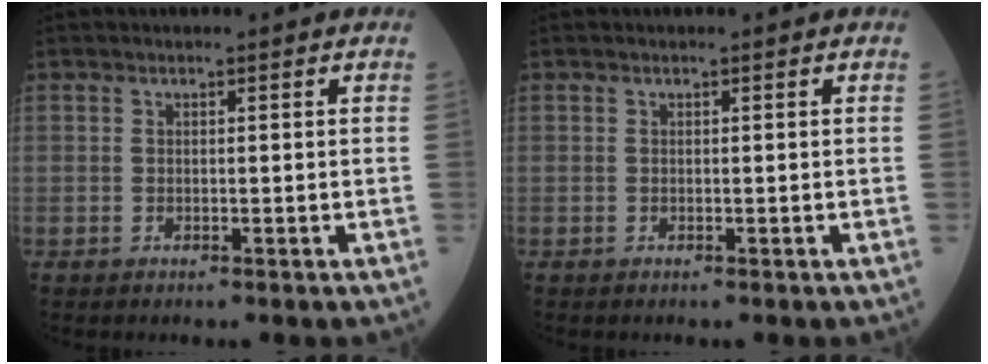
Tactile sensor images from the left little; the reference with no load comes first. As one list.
[{"total": 0.0}]